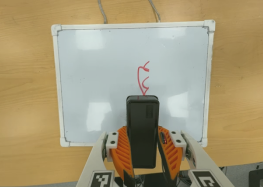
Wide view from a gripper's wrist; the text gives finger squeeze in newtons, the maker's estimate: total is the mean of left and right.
{"total": 7.5, "left": 5.8, "right": 9.2}